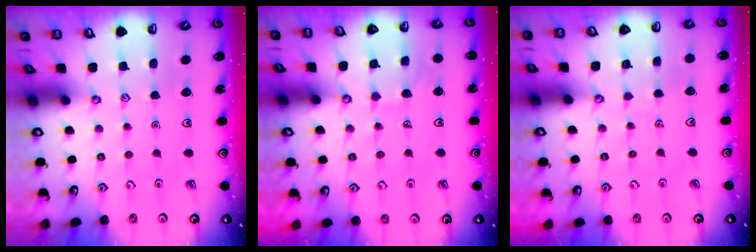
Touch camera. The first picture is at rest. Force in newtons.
{"total": 5.6, "press": 5.6, "slide": 0.2}
{"total": 1.7, "press": 1.7, "slide": 0.1}